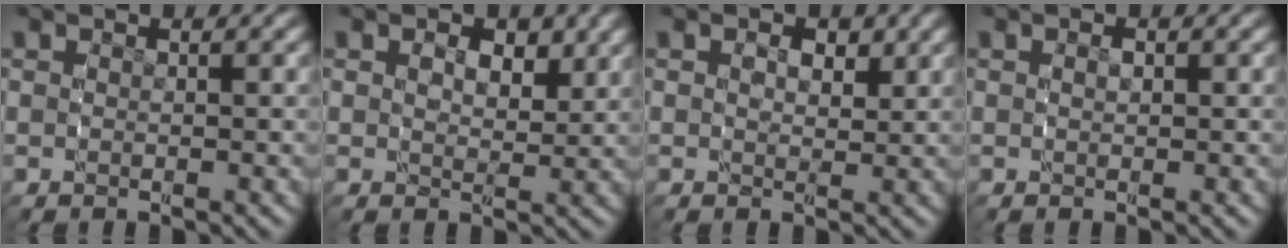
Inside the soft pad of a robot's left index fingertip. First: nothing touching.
{"total": 2.2, "force": [0.6, 1.5, 1.5], "torque": [-0.020, -0.009, 0.010]}
{"total": 1.8, "force": [0.2, 1.3, 1.2], "torque": [-0.012, -0.006, 0.004]}
{"total": 0.8, "force": [-0.1, 0.6, 0.5], "torque": [-0.011, -0.003, 0.000]}